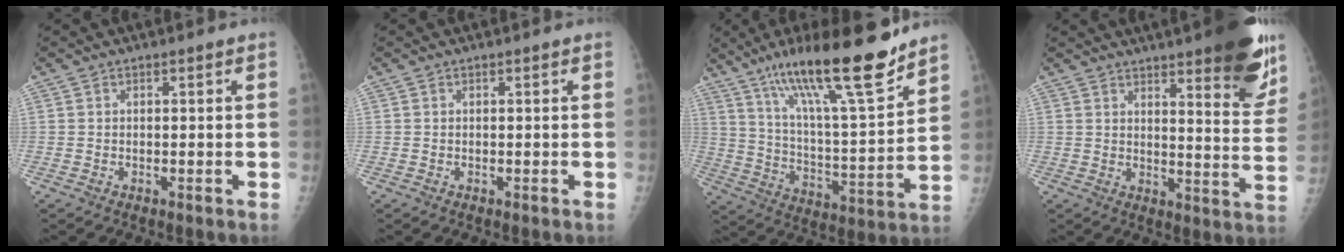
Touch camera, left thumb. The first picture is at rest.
{"total": 0.0}
{"total": 22.3, "force": [15.8, 3.2, 15.4], "torque": [-0.237, -0.074, 0.268]}
{"total": 18.7, "force": [12.5, 4.1, 13.2], "torque": [-0.147, -0.066, 0.159]}